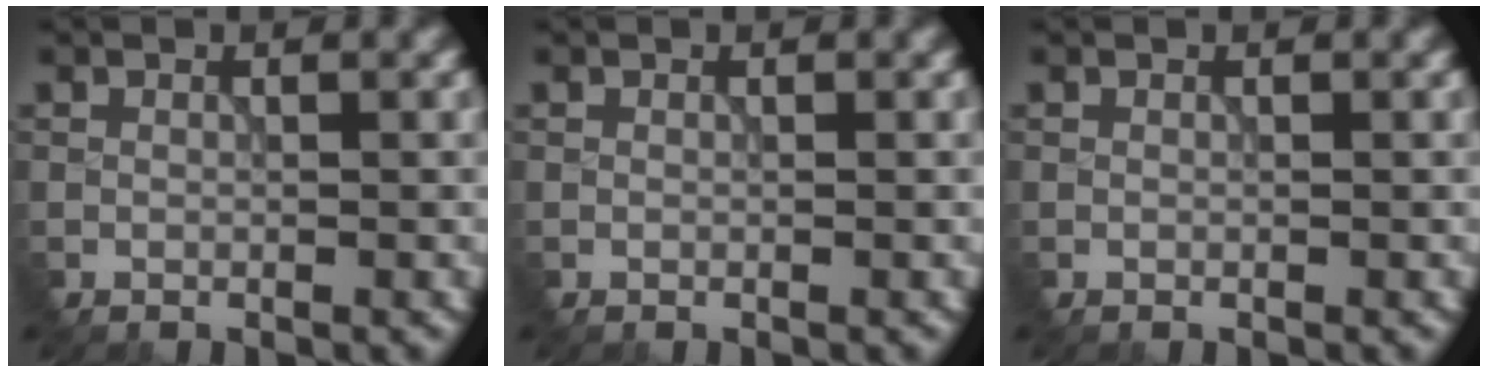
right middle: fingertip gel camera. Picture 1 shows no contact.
{"total": 0.0}
{"total": 0.0}